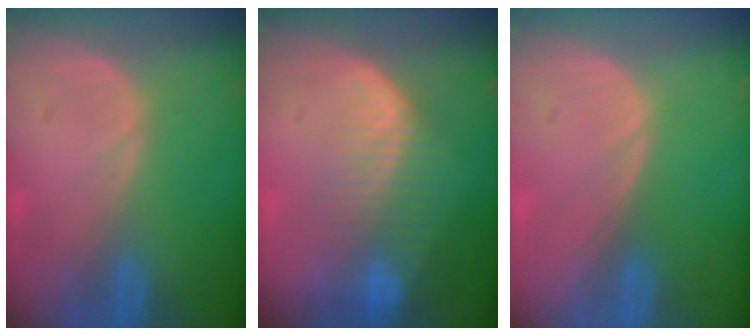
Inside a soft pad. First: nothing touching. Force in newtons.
{"total": 8.4, "press": 7.1, "slide": 4.4}
{"total": 0.0}